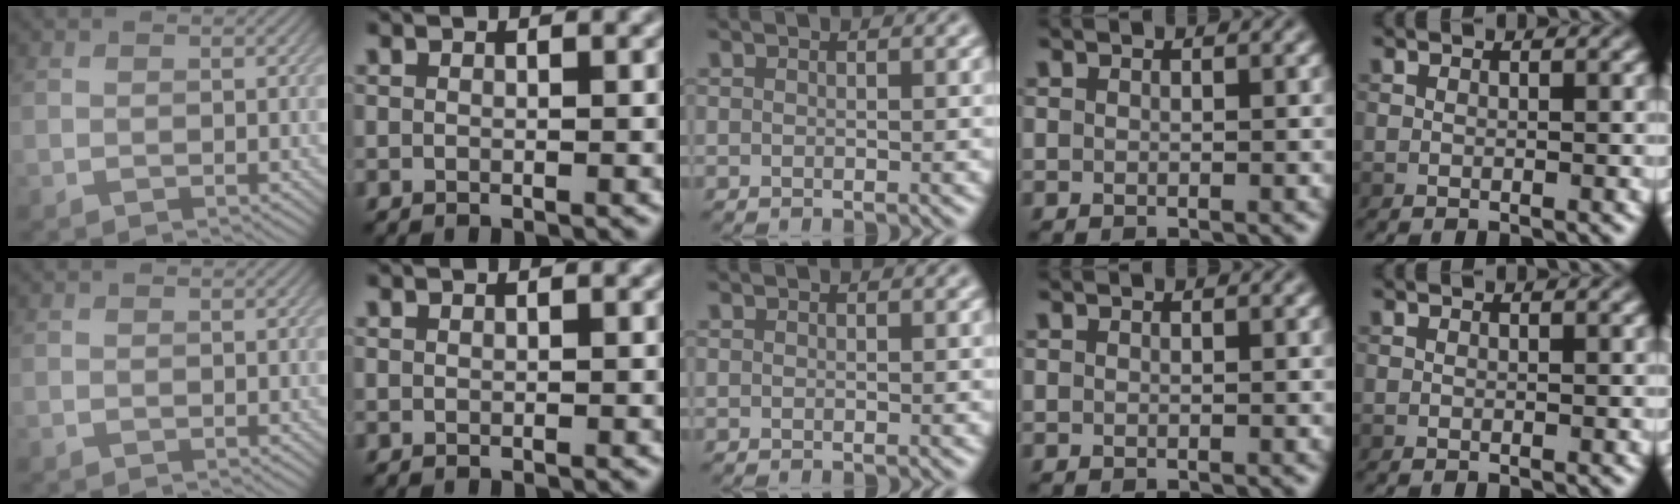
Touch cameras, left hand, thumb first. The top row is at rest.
{}